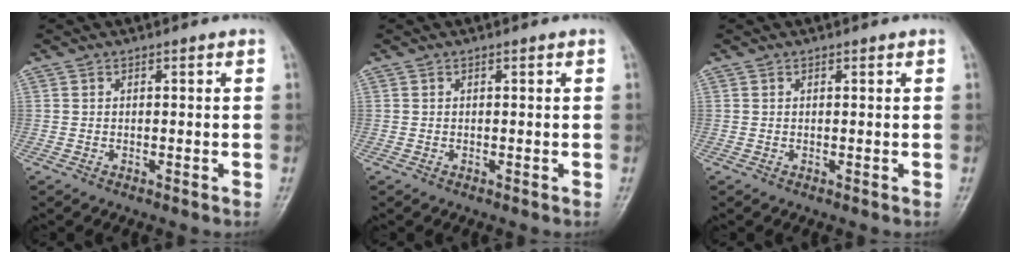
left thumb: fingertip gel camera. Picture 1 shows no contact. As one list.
[{"total": 0.0}, {"total": 0.0}]